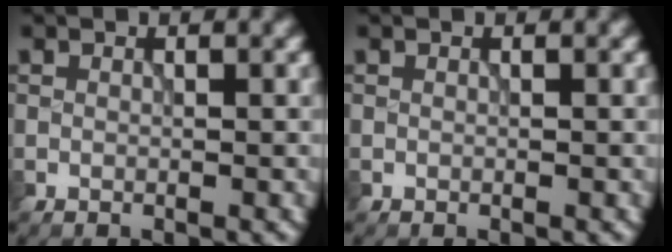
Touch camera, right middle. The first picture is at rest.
{"total": 0.0}